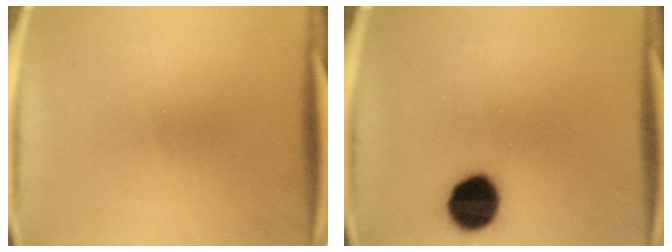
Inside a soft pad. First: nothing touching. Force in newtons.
{"total": 11.5}